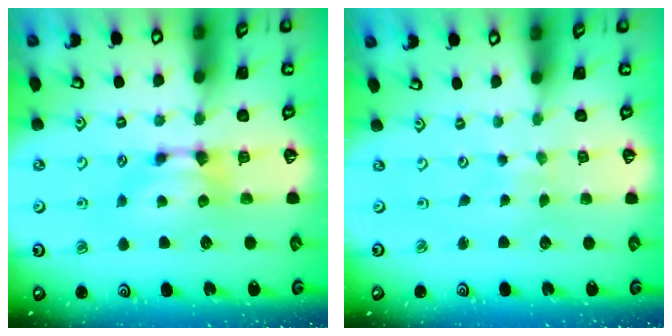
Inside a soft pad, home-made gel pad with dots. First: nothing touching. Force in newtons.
{"total": 5.1, "press": 5.1, "slide": 0.2}